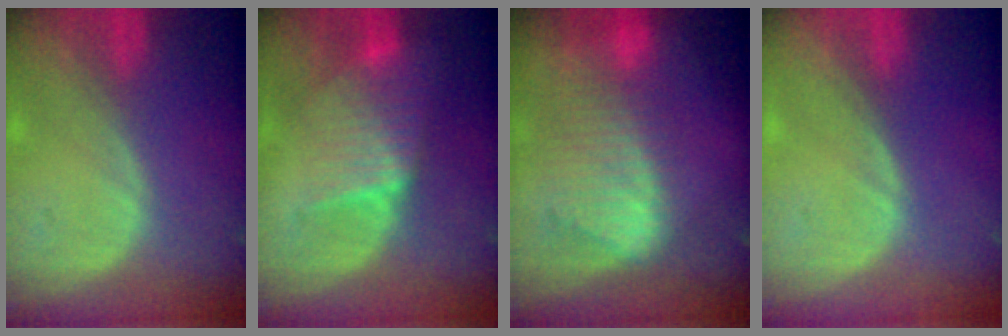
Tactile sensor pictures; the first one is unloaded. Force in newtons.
{"total": 6.5, "press": 6.4, "slide": 0.4}
{"total": 9.3, "press": 8.1, "slide": 4.4}
{"total": 0.0}